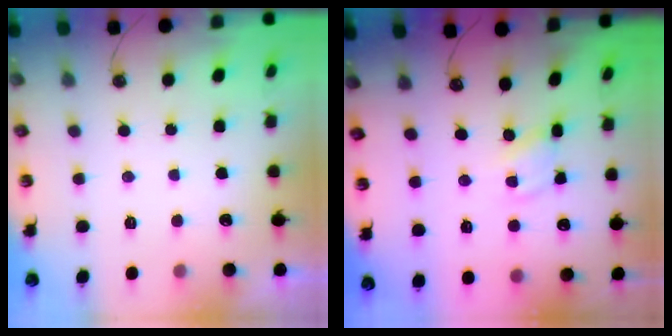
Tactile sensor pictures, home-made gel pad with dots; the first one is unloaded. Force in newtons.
{"total": 1.8, "press": 1.8, "slide": 0.2}